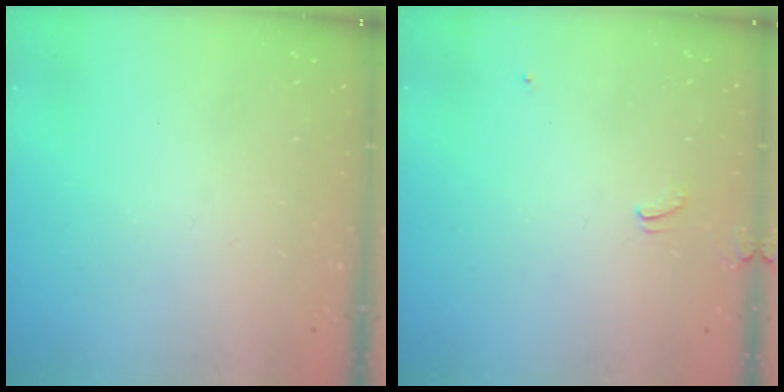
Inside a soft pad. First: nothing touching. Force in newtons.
{"total": 2.0, "press": 2.0, "slide": 0.4}